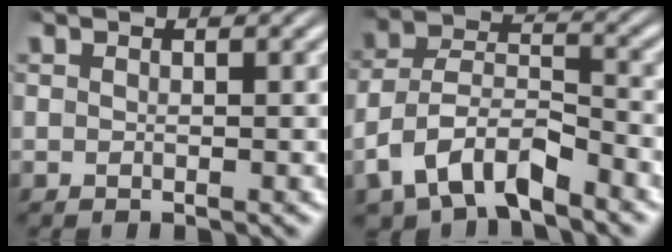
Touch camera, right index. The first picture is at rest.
{"total": 8.8, "force": [-3.7, 6.9, 4.1], "torque": [-0.107, -0.032, -0.064]}